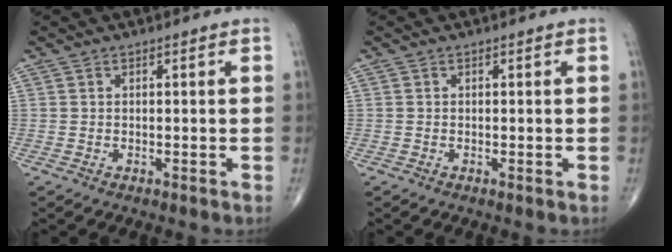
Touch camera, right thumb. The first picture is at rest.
{"total": 0.0}